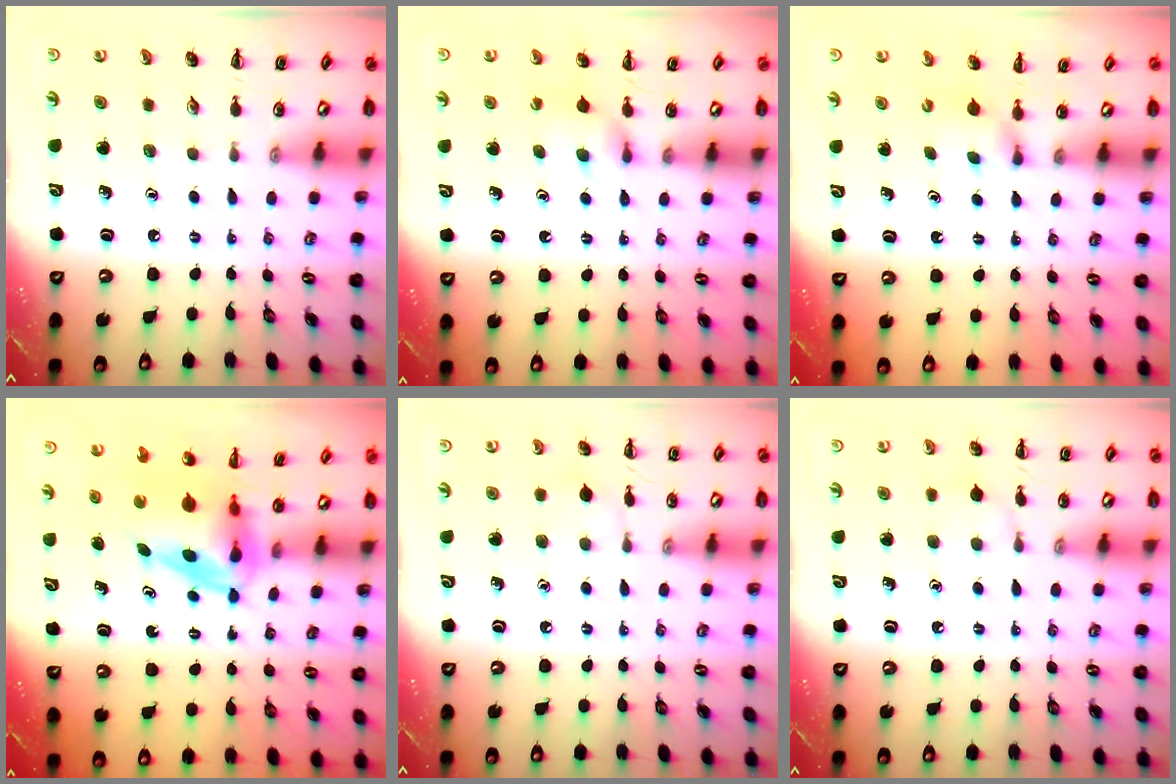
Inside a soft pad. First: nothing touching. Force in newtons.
{"total": 5.6, "press": 5.4, "slide": 1.4}
{"total": 2.9, "press": 2.7, "slide": 1.1}
{"total": 4.0, "press": 3.9, "slide": 0.7}
{"total": 4.3, "press": 3.9, "slide": 1.6}
{"total": 4.9, "press": 4.6, "slide": 1.8}